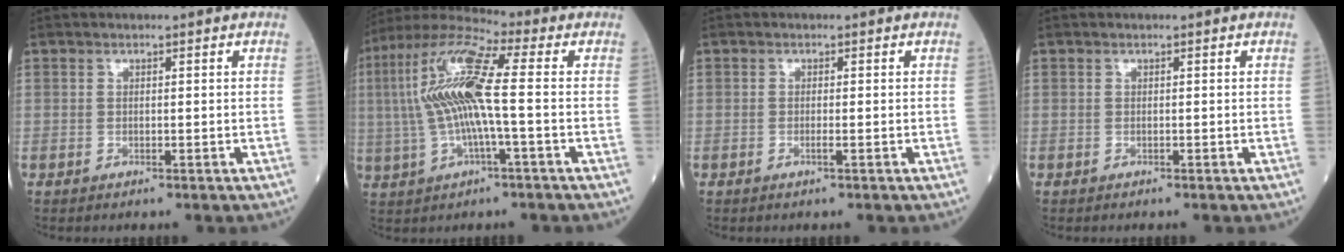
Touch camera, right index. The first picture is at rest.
{"total": 13.7, "force": [0.4, 1.8, 13.6], "torque": [-0.286, 0.022, -0.001]}
{"total": 0.9, "force": [-0.3, -0.1, 0.8], "torque": [-0.017, -0.001, -0.006]}
{"total": 0.0}